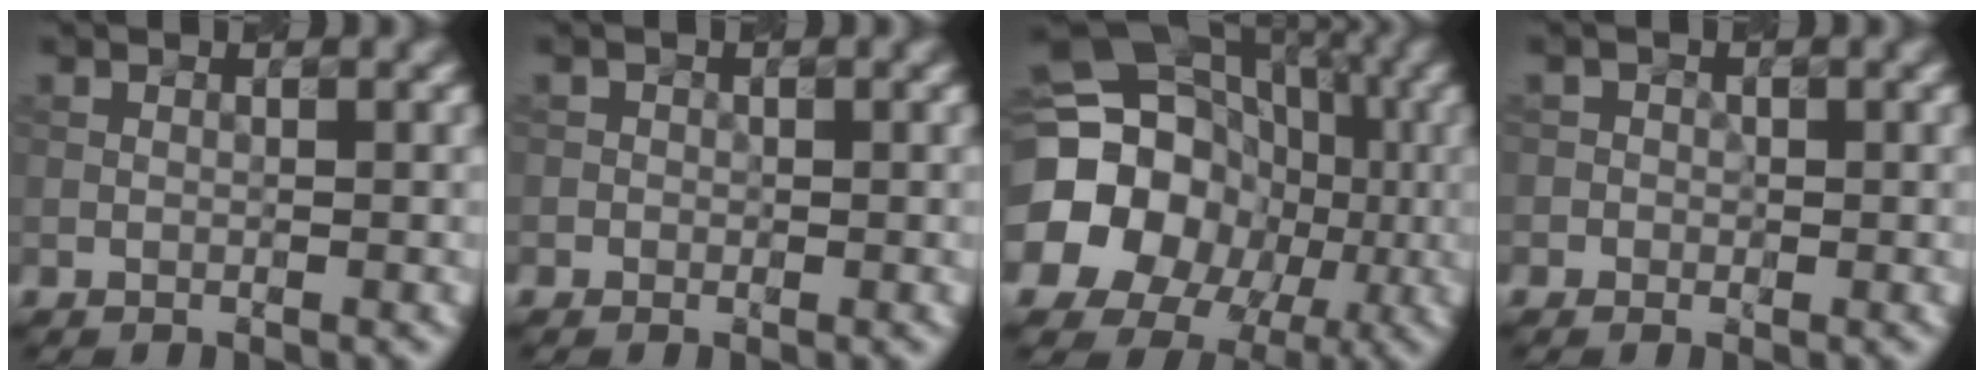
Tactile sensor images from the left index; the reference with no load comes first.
{"total": 0.7, "force": [-0.2, 0.7, 0.0], "torque": [0.008, -0.004, -0.004]}
{"total": 21.3, "force": [-2.8, 19.7, 7.5], "torque": [-0.186, 0.001, -0.073]}
{"total": 1.4, "force": [-0.2, 1.4, 0.1], "torque": [0.012, 0.004, -0.015]}